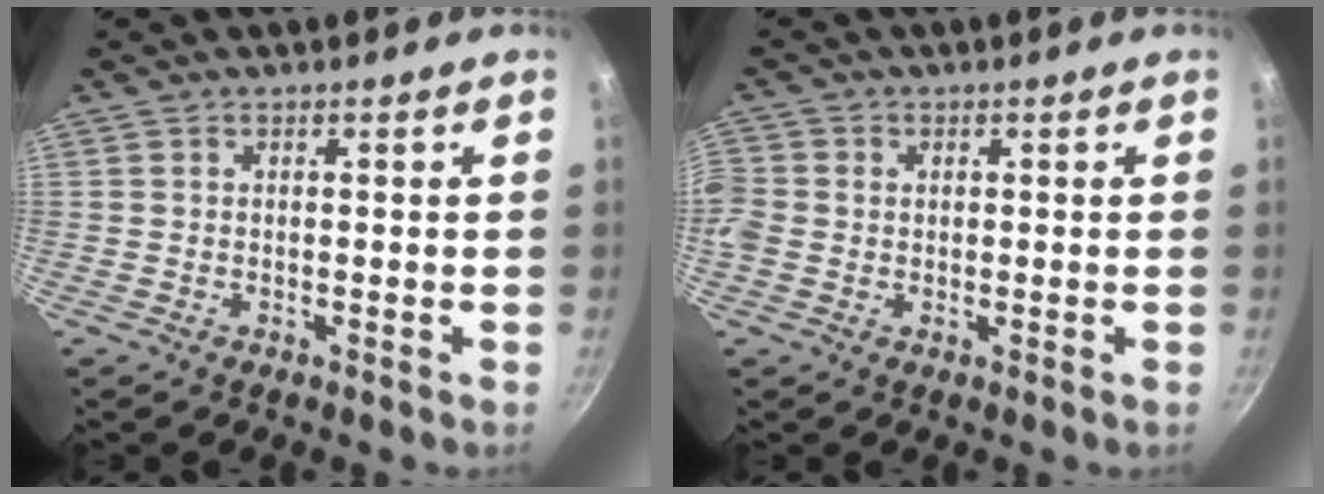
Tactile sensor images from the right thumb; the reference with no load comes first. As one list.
[{"total": 5.2, "force": [-0.1, 4.5, 2.5], "torque": [-0.052, 0.008, -0.011]}]